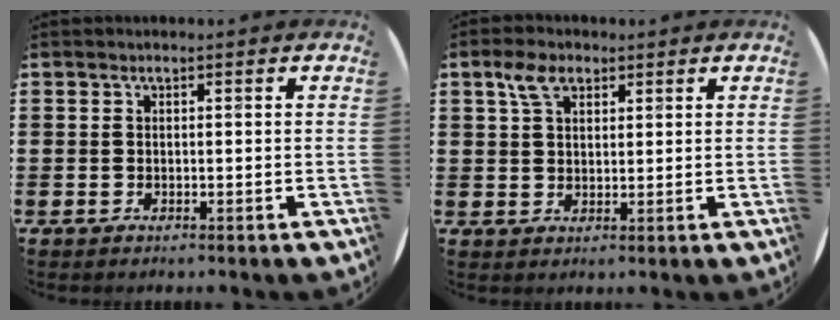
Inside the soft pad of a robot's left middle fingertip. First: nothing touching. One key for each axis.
{"total": 4.1, "fx": 2.5, "fy": 2.3, "fz": 2.3, "tx": -0.044, "ty": 0.005, "tz": 0.044}